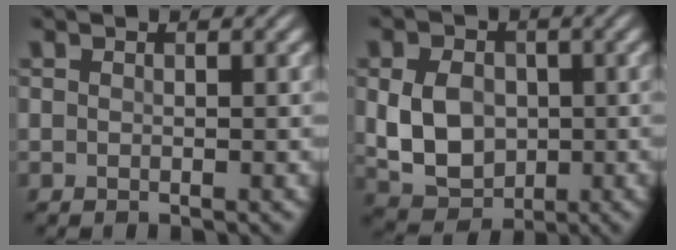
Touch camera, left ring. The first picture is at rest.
{"total": 6.3, "force": [-0.1, 4.8, 4.0], "torque": [-0.085, -0.005, -0.004]}